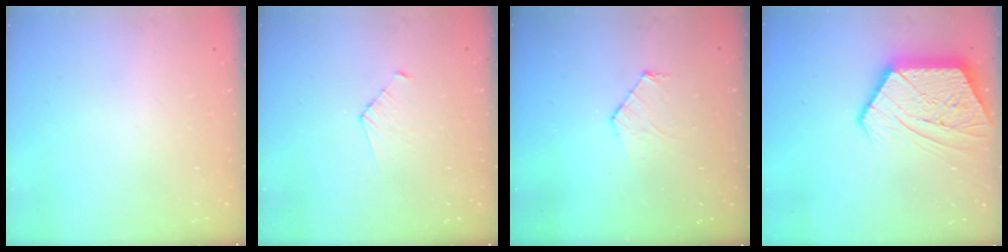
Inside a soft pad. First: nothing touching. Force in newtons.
{"total": 2.8, "press": 2.7, "slide": 0.3}
{"total": 6.1, "press": 6.1, "slide": 0.6}
{"total": 16.0, "press": 16.0, "slide": 0.9}